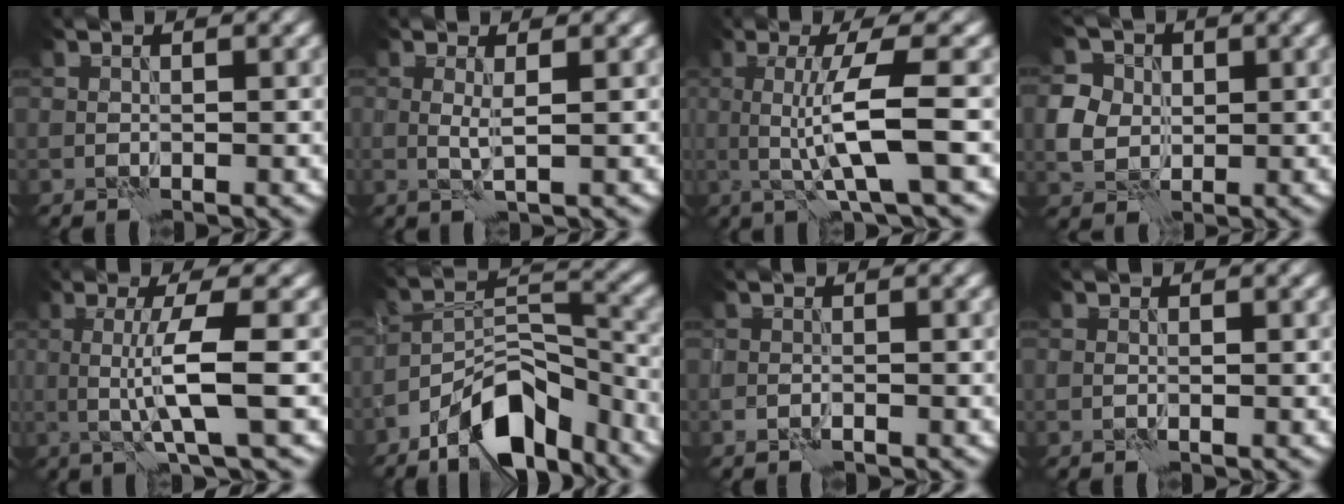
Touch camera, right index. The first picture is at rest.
{"total": 1.2, "force": [0.5, -0.1, 1.1], "torque": [-0.025, -0.002, 0.007]}
{"total": 6.0, "force": [-0.2, 0.9, 5.9], "torque": [-0.105, -0.001, -0.001]}
{"total": 4.2, "force": [0.6, 3.9, 1.7], "torque": [-0.040, 0.010, 0.003]}
{"total": 5.3, "force": [-0.3, 0.7, 5.3], "torque": [-0.095, -0.001, -0.005]}
{"total": 11.0, "force": [-7.6, 4.3, 6.6], "torque": [-0.100, 0.010, -0.142]}
{"total": 1.0, "force": [-0.8, 0.3, 0.6], "torque": [-0.012, 0.001, -0.016]}
{"total": 0.0}